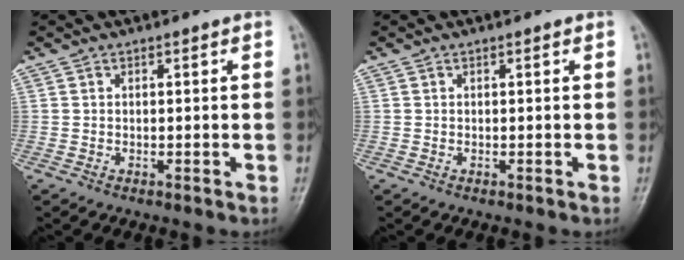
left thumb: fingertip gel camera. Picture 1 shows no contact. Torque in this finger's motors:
{"motor_torque": [0.00, 0.00, -0.03, 0.02, 0.00]}